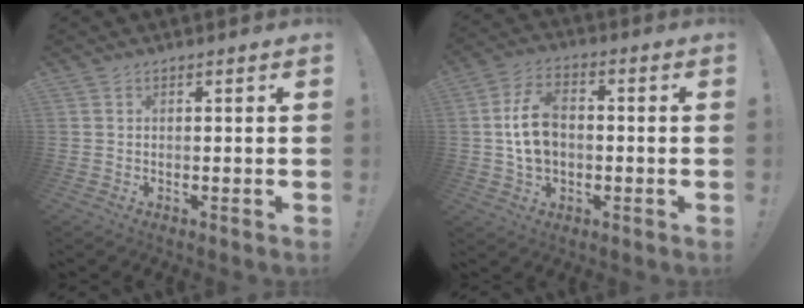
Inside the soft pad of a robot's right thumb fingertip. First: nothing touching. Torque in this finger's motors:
{"motor_torque": [0.09, 0.37, 0.63, 0.10, 0.10]}